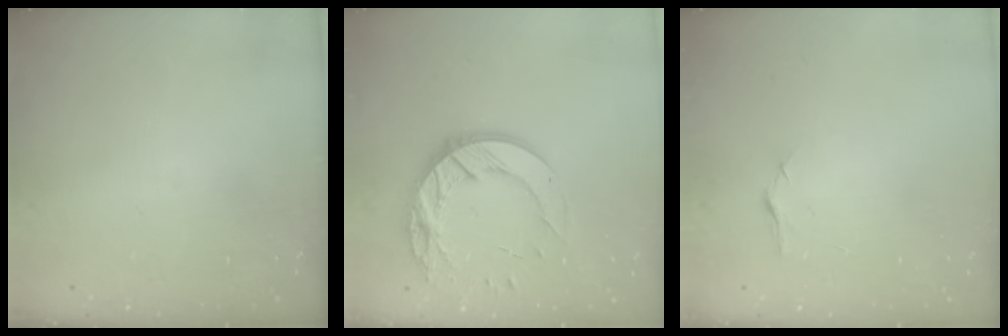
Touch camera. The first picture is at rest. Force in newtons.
{"total": 16.5, "press": 16.5, "slide": 1.4}
{"total": 5.0, "press": 5.0, "slide": 0.6}